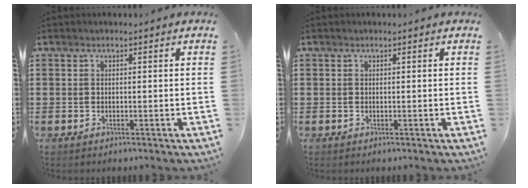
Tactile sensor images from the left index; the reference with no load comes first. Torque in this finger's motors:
{"motor_torque": [0.51, 0.53, -0.04, 0.01]}